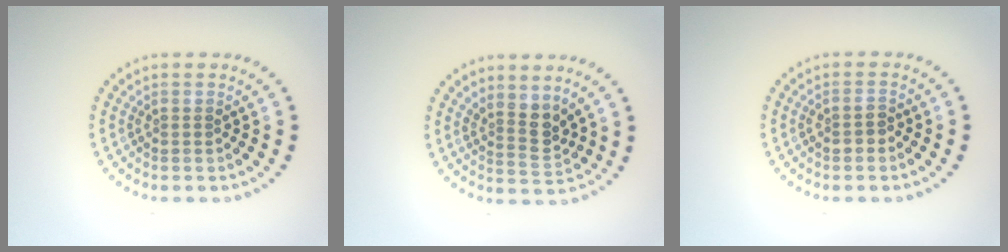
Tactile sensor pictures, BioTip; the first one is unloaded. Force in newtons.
{"total": 2.7, "press": 2.0, "slide": 1.7}
{"total": 1.3, "press": 1.3, "slide": 0.3}